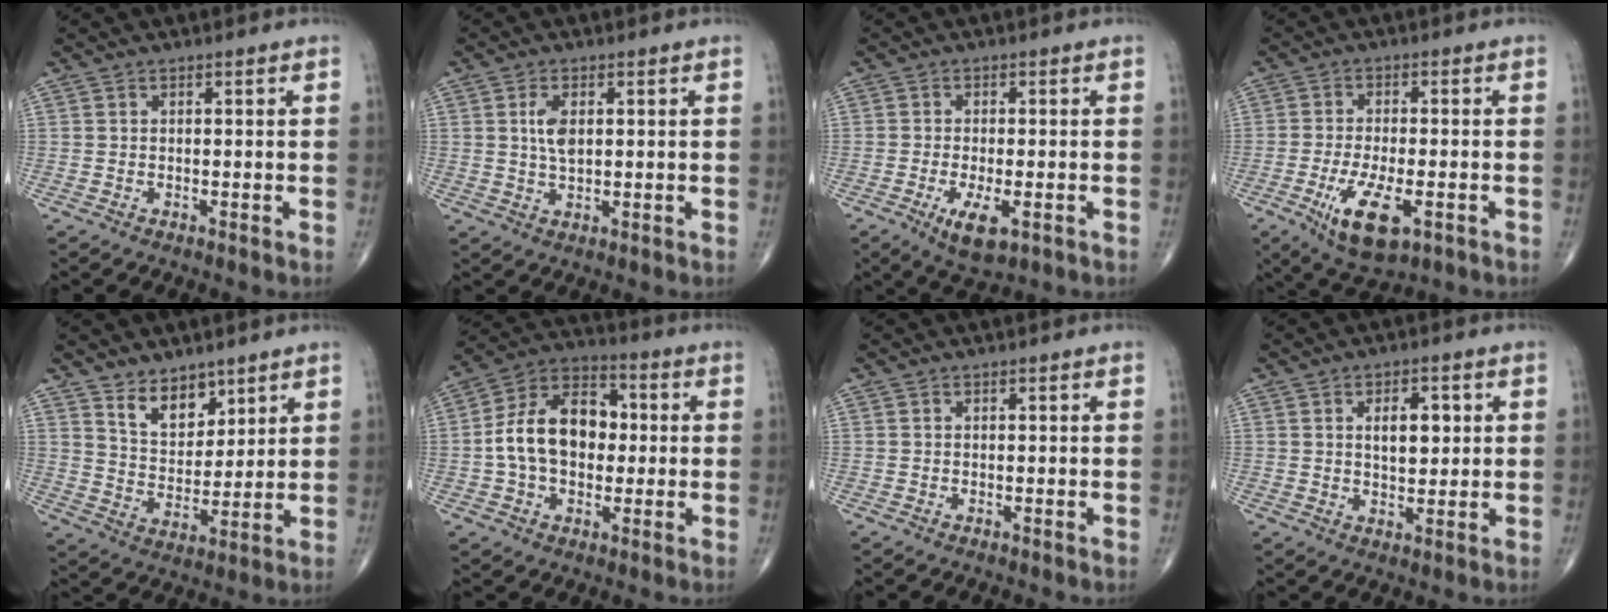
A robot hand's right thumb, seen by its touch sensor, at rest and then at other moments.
{"total": 4.3, "force": [1.0, 2.1, 3.6], "torque": [-0.069, -0.004, 0.020]}
{"total": 6.5, "force": [-2.6, 2.4, 5.4], "torque": [-0.095, -0.011, -0.038]}
{"total": 10.5, "force": [-4.1, 4.1, 8.8], "torque": [-0.159, -0.005, -0.062]}
{"total": 8.4, "force": [5.8, 4.7, 3.8], "torque": [-0.034, -0.048, 0.112]}
{"total": 15.3, "force": [0.0, 10.3, 11.3], "torque": [-0.175, 0.033, -0.009]}
{"total": 0.0}
{"total": 6.1, "force": [1.5, 3.3, 4.9], "torque": [-0.059, -0.007, 0.025]}